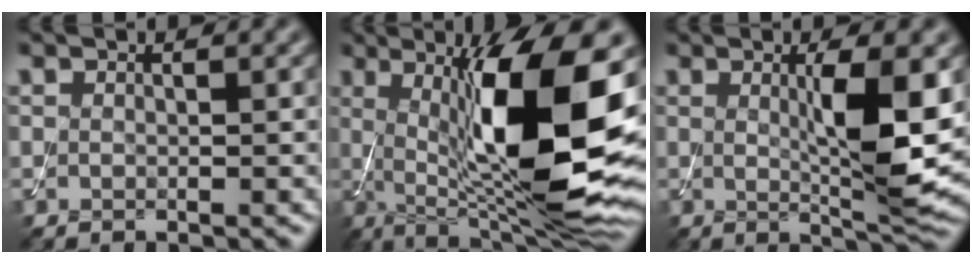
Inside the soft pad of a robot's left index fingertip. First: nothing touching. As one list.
[{"total": 14.9, "force": [1.4, 4.1, 14.2], "torque": [-0.216, -0.005, 0.024]}, {"total": 7.1, "force": [0.7, 1.4, 6.9], "torque": [-0.106, -0.012, 0.016]}]